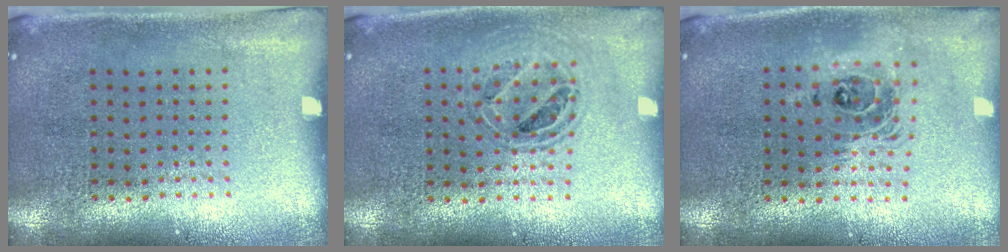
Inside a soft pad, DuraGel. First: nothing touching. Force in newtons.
{"total": 0.8, "press": 0.8, "slide": 0.1}
{"total": 1.7, "press": 1.4, "slide": 1.0}